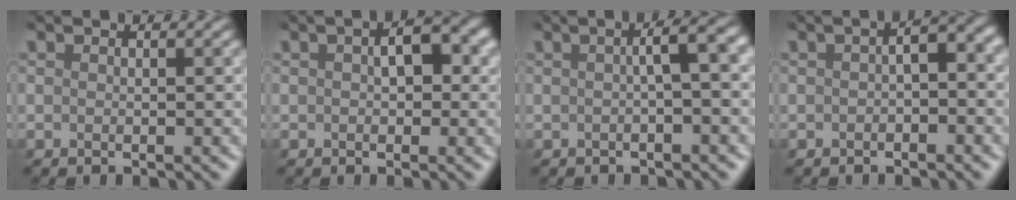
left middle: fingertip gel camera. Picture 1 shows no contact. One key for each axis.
{"total": 2.7, "fx": 0.1, "fy": 1.6, "fz": 2.2, "tx": -0.024, "ty": 0.010, "tz": -0.004}
{"total": 3.3, "fx": -0.1, "fy": 0.5, "fz": 3.3, "tx": -0.044, "ty": 0.017, "tz": -0.010}
{"total": 2.8, "fx": -0.9, "fy": 1.1, "fz": 2.4, "tx": -0.035, "ty": 0.009, "tz": -0.020}